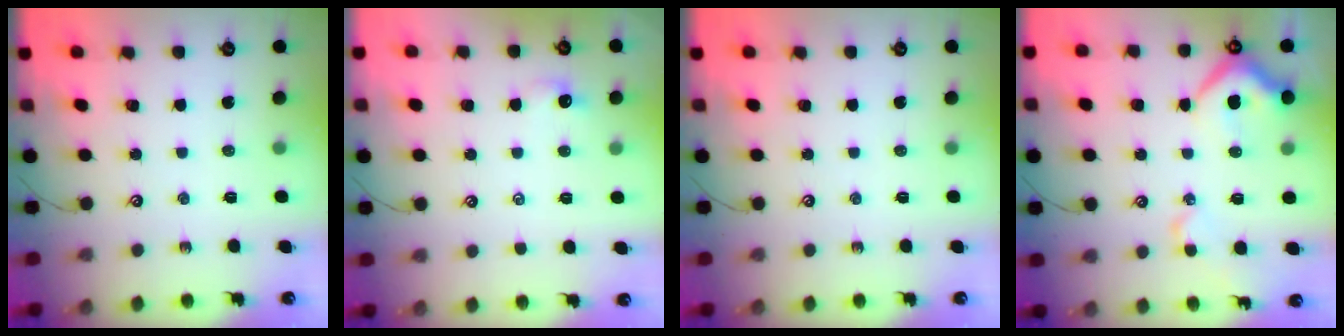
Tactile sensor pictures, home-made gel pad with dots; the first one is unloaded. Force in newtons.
{"total": 0.8, "press": 0.5, "slide": 0.6}
{"total": 0.0}
{"total": 8.1, "press": 7.9, "slide": 1.4}